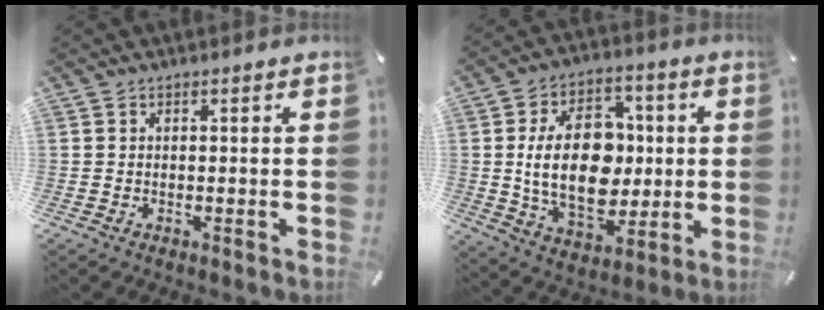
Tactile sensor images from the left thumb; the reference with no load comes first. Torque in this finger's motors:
{"motor_torque": [0.99, 0.99, 1.43, -0.71, 0.65]}